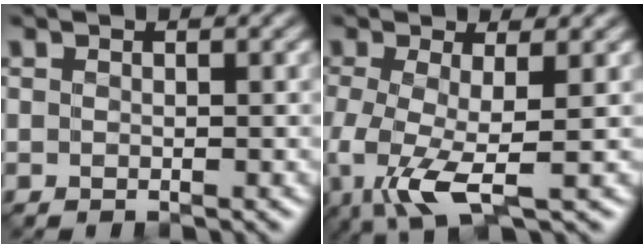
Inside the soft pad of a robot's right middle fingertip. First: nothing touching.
{"total": 6.0, "force": [-2.0, 1.7, 5.4], "torque": [-0.130, -0.019, -0.041]}